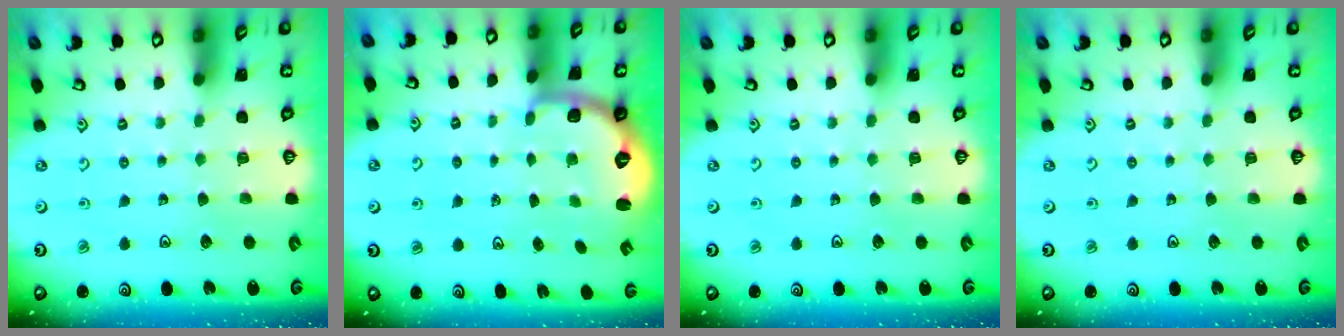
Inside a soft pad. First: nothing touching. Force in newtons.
{"total": 2.6, "press": 1.6, "slide": 2.1}
{"total": 0.0}
{"total": 0.0}